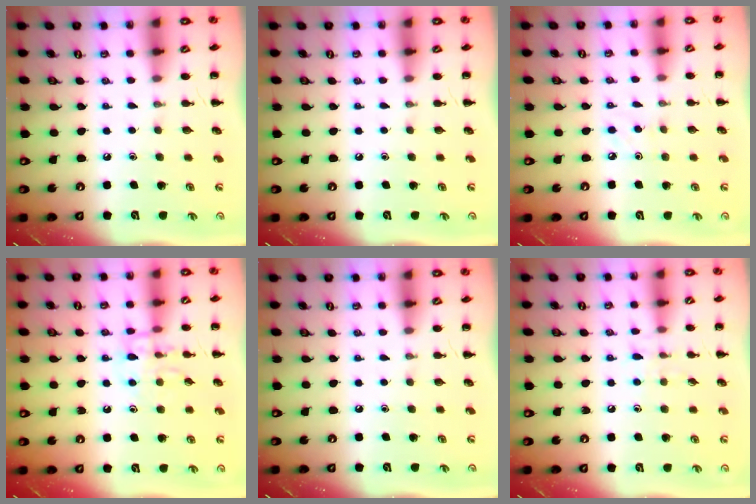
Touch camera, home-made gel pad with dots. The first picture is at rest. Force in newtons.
{"total": 0.0}
{"total": 2.8, "press": 2.7, "slide": 1.0}
{"total": 10.6, "press": 10.6, "slide": 0.5}
{"total": 0.0}
{"total": 6.5, "press": 6.3, "slide": 1.9}